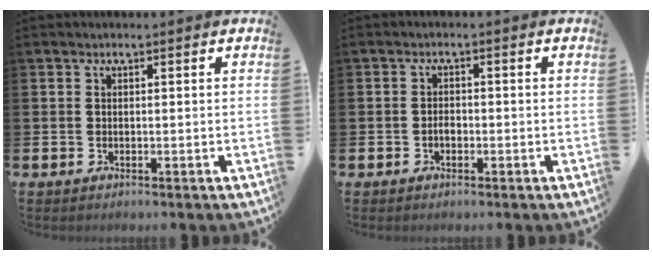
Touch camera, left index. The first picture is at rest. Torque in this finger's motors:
{"motor_torque": [0.49, 0.12, 0.02, 0.00]}